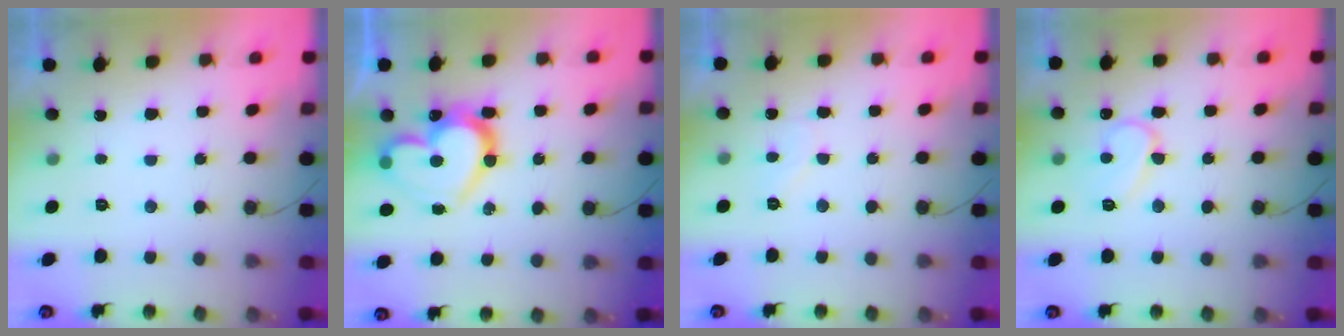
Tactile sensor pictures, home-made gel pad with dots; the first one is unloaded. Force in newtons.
{"total": 20.6, "press": 20.5, "slide": 1.8}
{"total": 5.0, "press": 4.9, "slide": 0.4}
{"total": 9.4, "press": 9.4, "slide": 1.0}